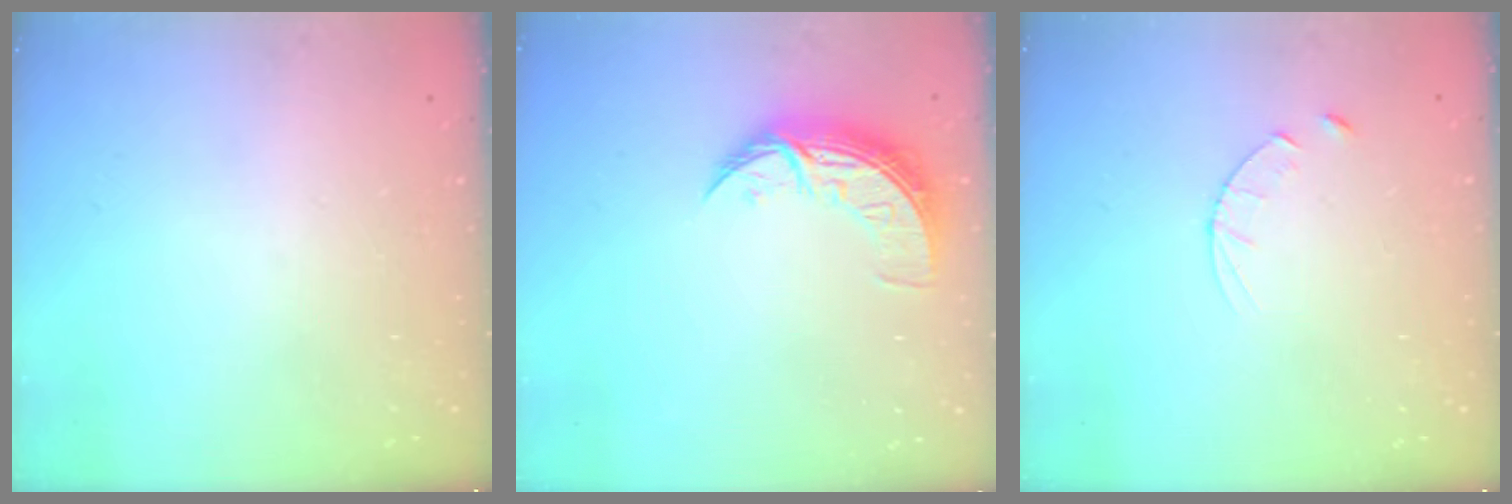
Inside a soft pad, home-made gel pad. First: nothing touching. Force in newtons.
{"total": 9.0, "press": 9.0, "slide": 0.5}
{"total": 3.9, "press": 3.9, "slide": 0.4}